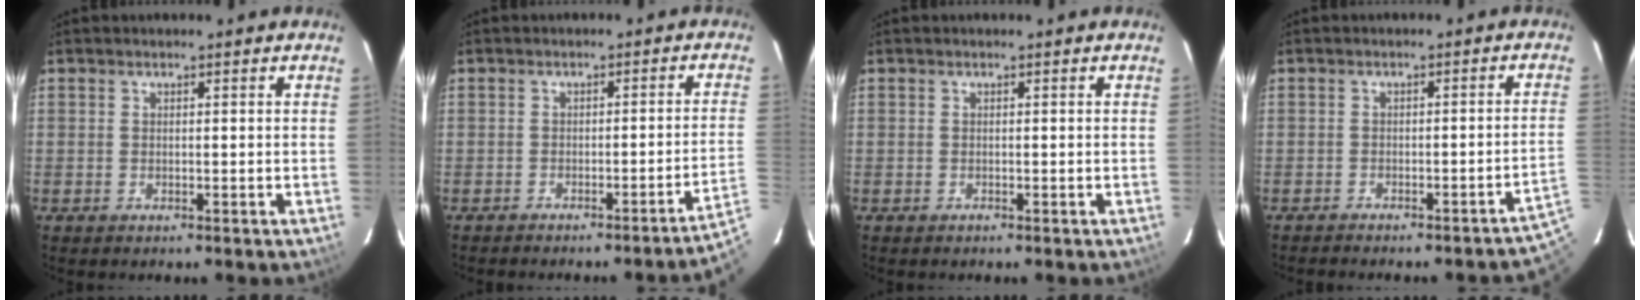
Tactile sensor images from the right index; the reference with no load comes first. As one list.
[{"total": 4.1, "force": [-2.4, -1.7, 2.8], "torque": [-0.055, -0.003, -0.027]}, {"total": 0.0}, {"total": 9.5, "force": [-7.6, 0.8, 5.6], "torque": [-0.066, 0.001, -0.085]}]